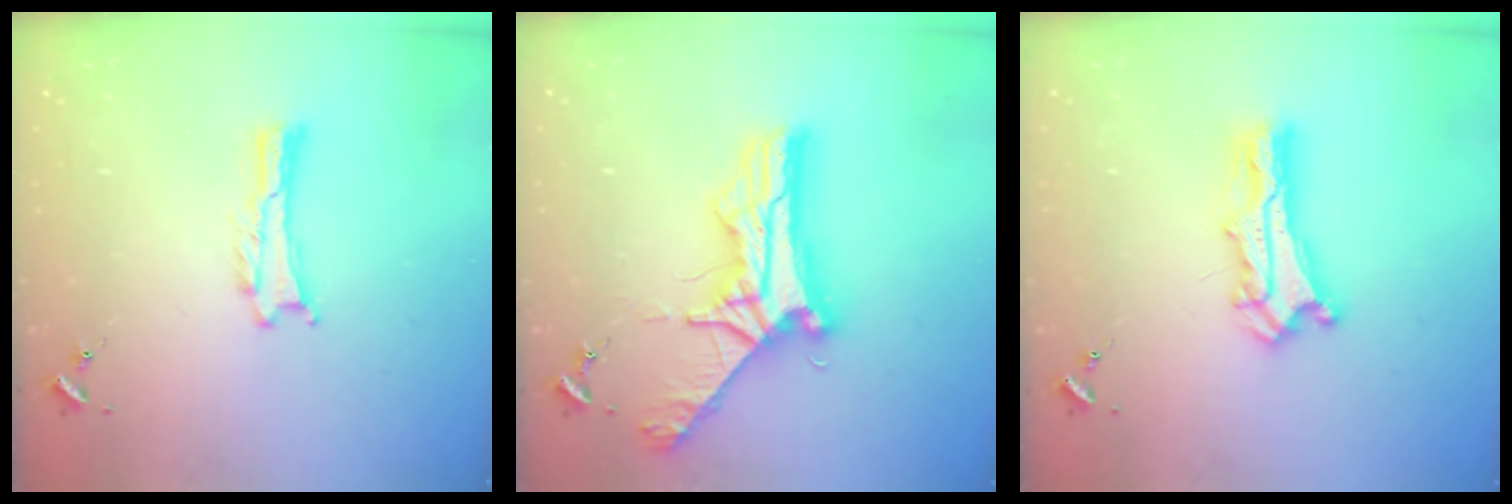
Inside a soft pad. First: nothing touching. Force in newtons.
{"total": 10.7, "press": 10.7, "slide": 0.9}
{"total": 6.7, "press": 6.7, "slide": 0.5}